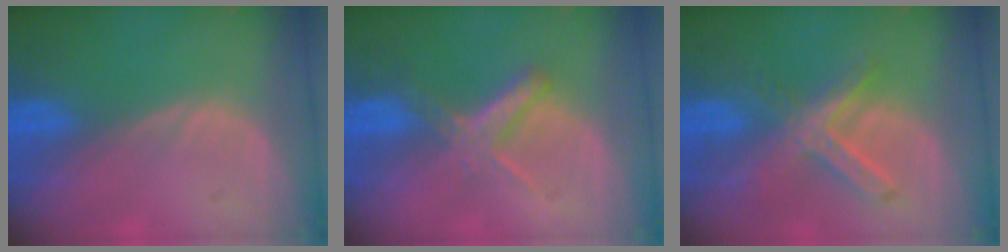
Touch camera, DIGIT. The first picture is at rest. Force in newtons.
{"total": 5.5, "press": 4.9, "slide": 2.5}
{"total": 7.5, "press": 6.4, "slide": 3.8}